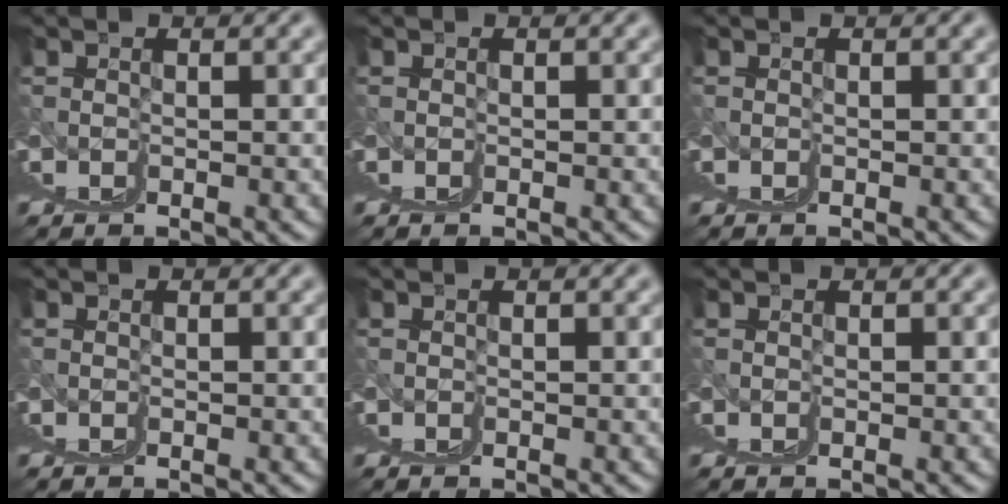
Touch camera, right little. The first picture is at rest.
{"total": 0.0}
{"total": 0.0}
{"total": 0.0}
{"total": 0.0}
{"total": 0.0}